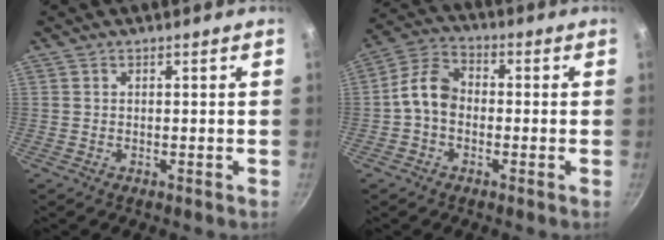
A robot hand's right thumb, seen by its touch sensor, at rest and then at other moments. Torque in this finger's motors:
{"motor_torque": [1.85, 1.82, 1.39, -0.96, 0.49]}